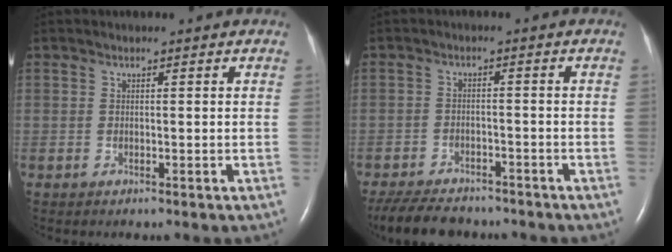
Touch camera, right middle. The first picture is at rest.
{"total": 10.8, "force": [-9.3, 3.6, 4.3], "torque": [-0.084, -0.013, -0.138]}